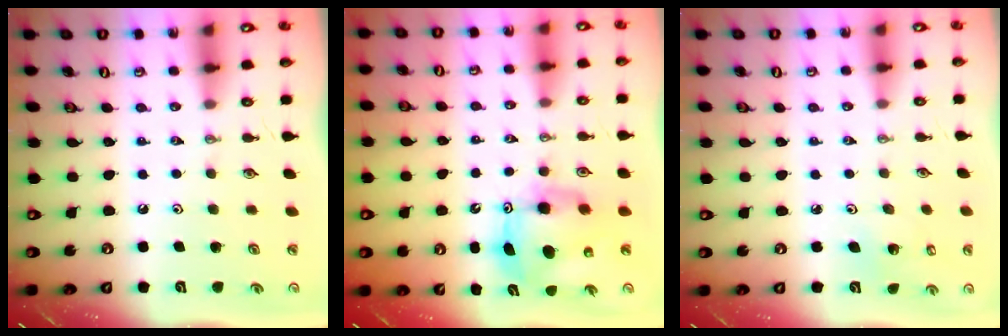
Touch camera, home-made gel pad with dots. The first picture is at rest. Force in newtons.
{"total": 9.8, "press": 9.7, "slide": 0.9}
{"total": 3.4, "press": 3.4, "slide": 0.2}